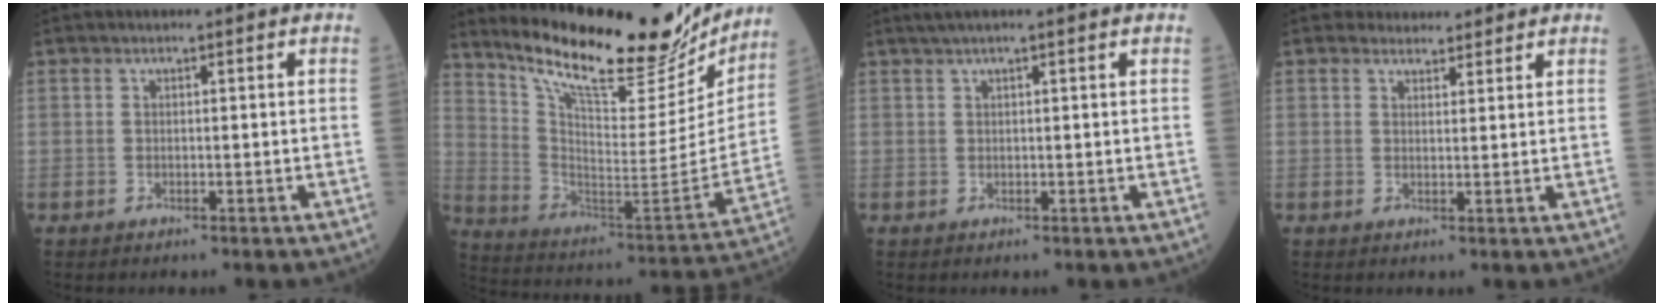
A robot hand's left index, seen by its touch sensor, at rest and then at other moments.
{"total": 25.1, "force": [21.5, 5.5, 11.8], "torque": [-0.192, -0.043, 0.318]}
{"total": 3.0, "force": [2.2, -0.5, 1.9], "torque": [-0.029, 0.025, 0.040]}
{"total": 3.5, "force": [3.2, 1.4, 0.0], "torque": [0.007, 0.008, 0.041]}